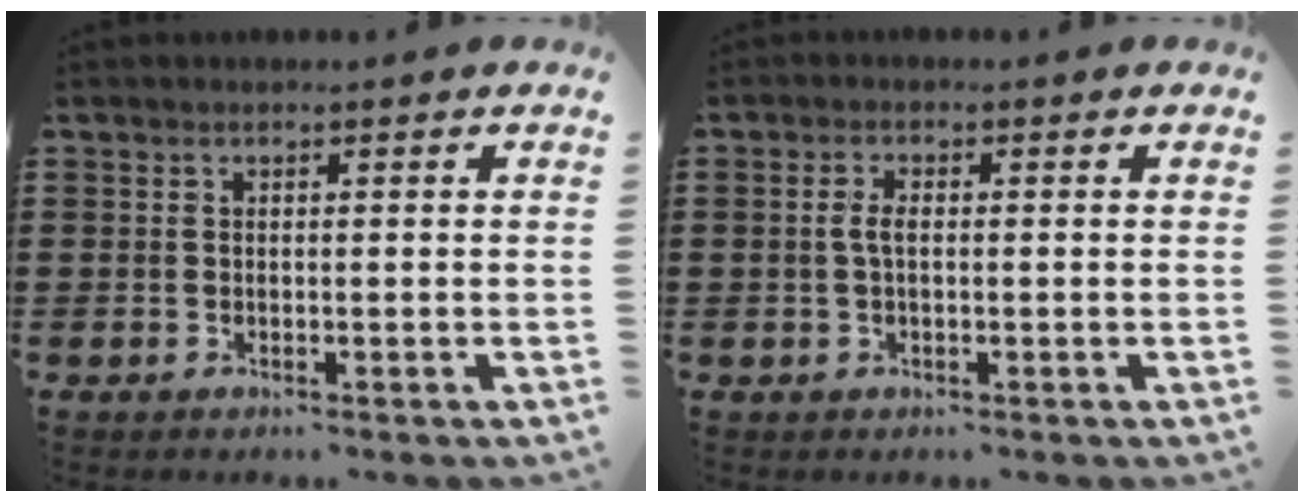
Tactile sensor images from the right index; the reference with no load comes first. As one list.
[{"total": 2.2, "force": [-0.1, 0.9, 2.1], "torque": [-0.047, -0.001, -0.006]}]